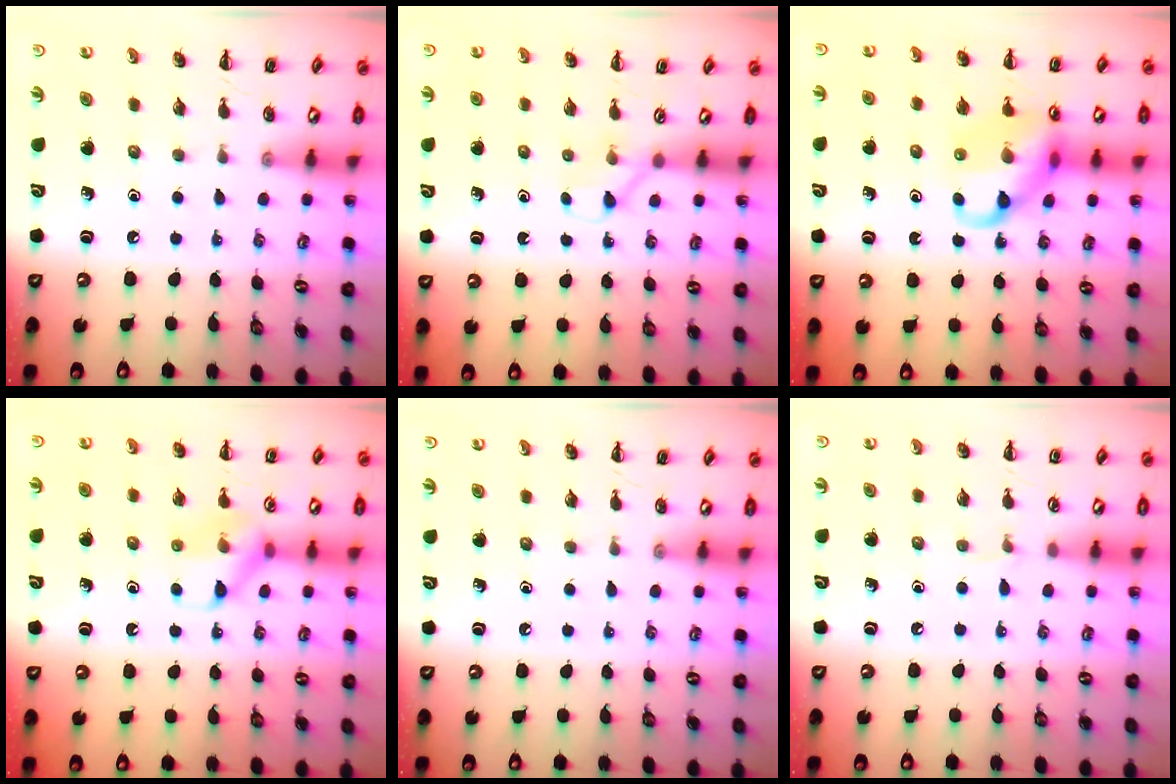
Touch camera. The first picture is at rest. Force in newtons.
{"total": 2.8, "press": 2.6, "slide": 1.0}
{"total": 12.4, "press": 12.3, "slide": 1.2}
{"total": 10.0, "press": 10.0, "slide": 0.6}
{"total": 0.0}
{"total": 3.1, "press": 2.9, "slide": 1.1}